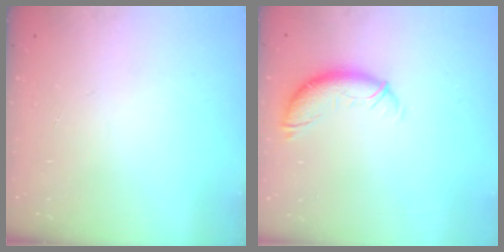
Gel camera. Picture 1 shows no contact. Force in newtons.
{"total": 10.1, "press": 10.1, "slide": 0.3}